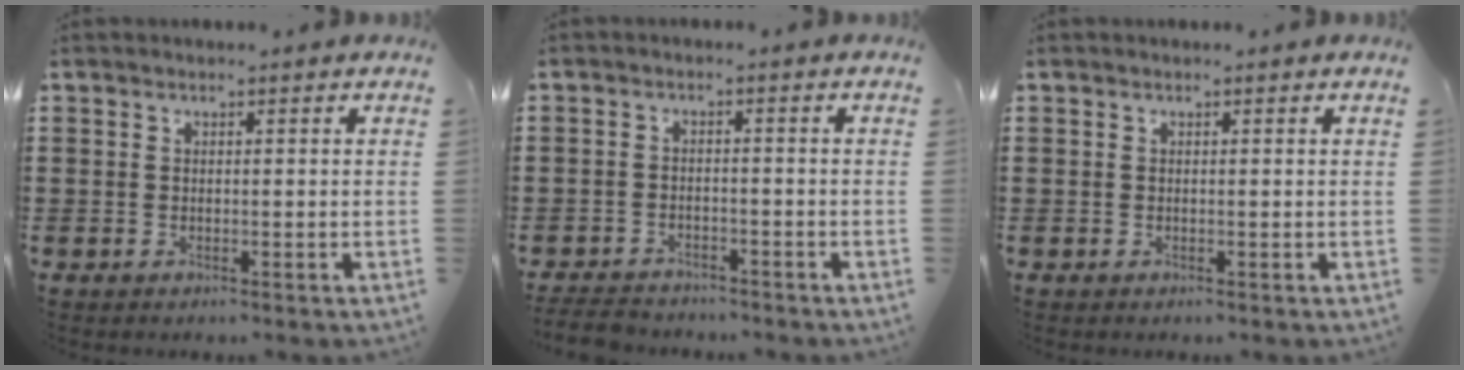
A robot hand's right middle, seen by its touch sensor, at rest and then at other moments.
{"total": 3.5, "force": [-3.4, 0.8, 0.3], "torque": [-0.015, 0.000, -0.074]}
{"total": 0.0}